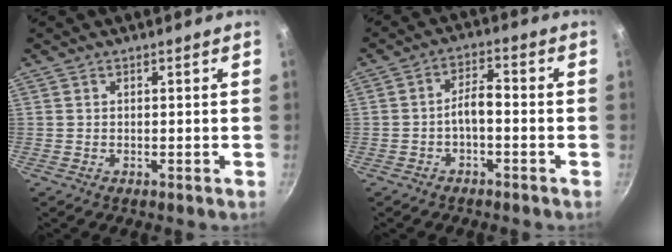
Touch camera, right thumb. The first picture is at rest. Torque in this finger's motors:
{"motor_torque": [0.42, 1.09, 0.72, 0.19, 0.17]}